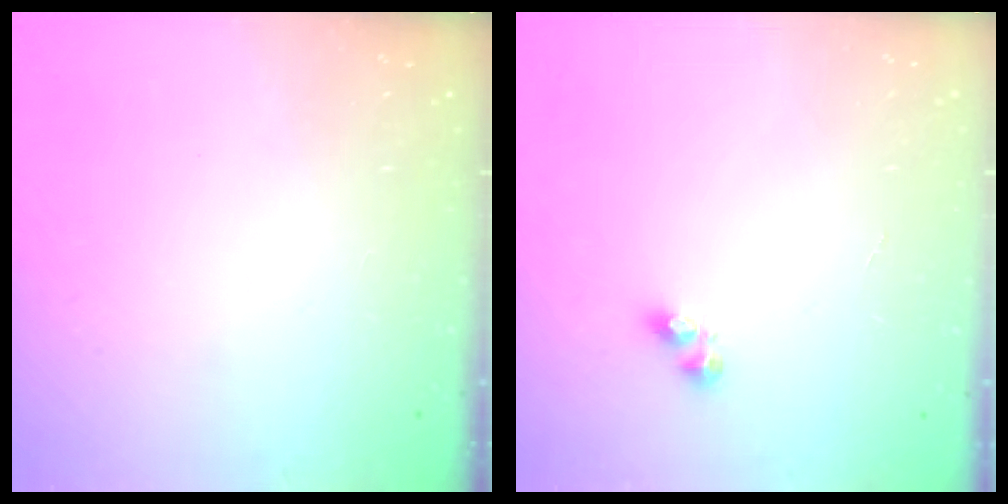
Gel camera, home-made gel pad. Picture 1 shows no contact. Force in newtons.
{"total": 3.5, "press": 3.5, "slide": 0.4}